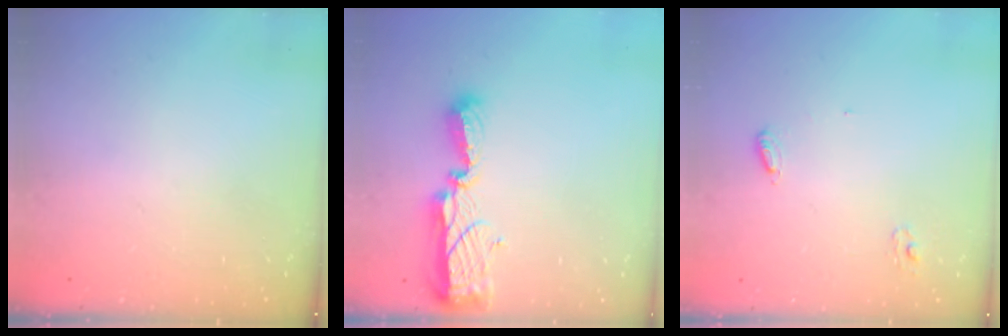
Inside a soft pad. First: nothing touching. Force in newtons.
{"total": 8.7, "press": 8.6, "slide": 0.8}
{"total": 4.2, "press": 4.2, "slide": 0.3}